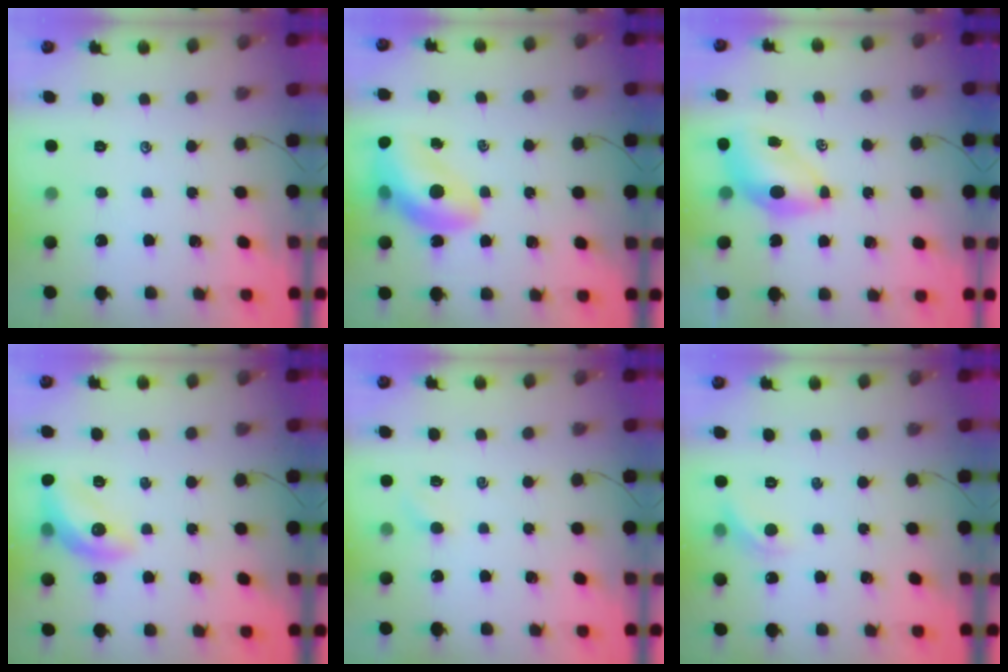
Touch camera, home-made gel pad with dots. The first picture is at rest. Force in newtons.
{"total": 14.8, "press": 14.3, "slide": 3.9}
{"total": 6.7, "press": 6.6, "slide": 1.2}
{"total": 11.6, "press": 11.5, "slide": 1.5}
{"total": 2.6, "press": 2.5, "slide": 0.8}
{"total": 6.4, "press": 6.3, "slide": 1.4}